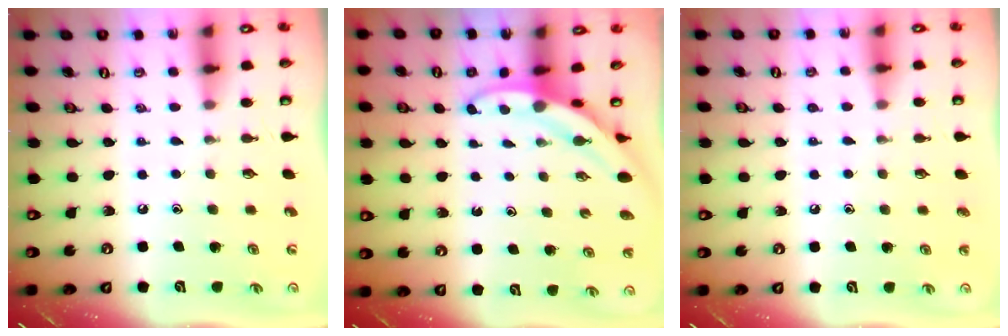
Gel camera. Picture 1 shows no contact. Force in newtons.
{"total": 3.5, "press": 3.5, "slide": 0.0}
{"total": 1.7, "press": 1.7, "slide": 0.1}